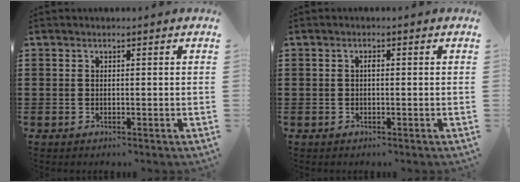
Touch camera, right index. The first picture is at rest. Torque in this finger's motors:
{"motor_torque": [0.25, -0.15, 0.00, 0.03]}